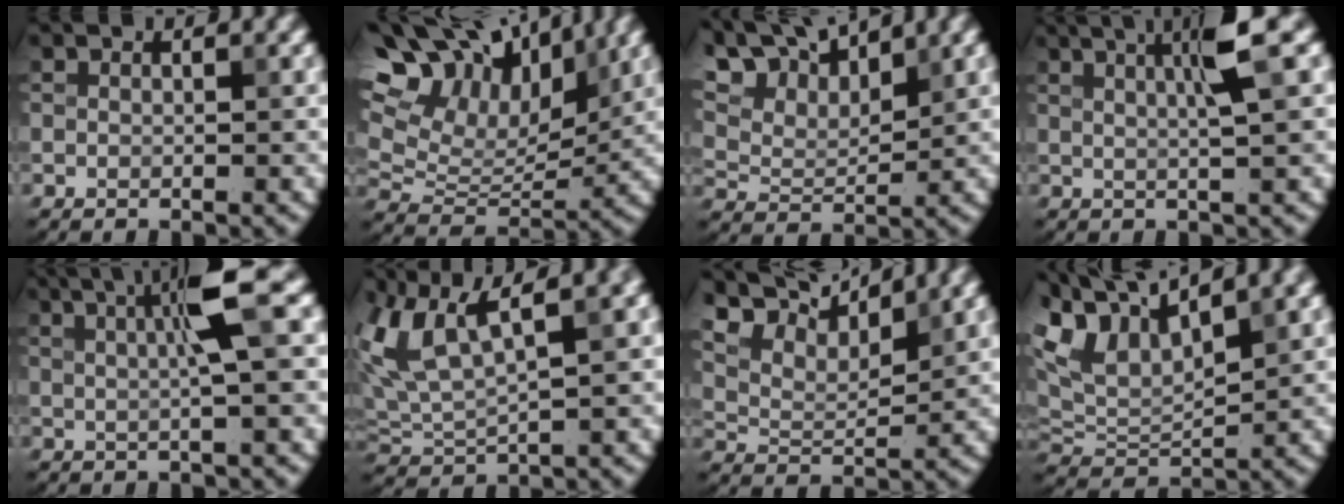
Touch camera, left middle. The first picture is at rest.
{"total": 15.0, "force": [7.9, 8.7, 9.3], "torque": [-0.187, 0.059, 0.130]}
{"total": 8.5, "force": [6.3, 3.3, 4.5], "torque": [-0.105, 0.022, 0.092]}
{"total": 4.1, "force": [1.0, 0.5, 4.0], "torque": [-0.059, 0.009, 0.015]}
{"total": 4.9, "force": [0.9, 0.6, 4.8], "torque": [-0.076, 0.013, 0.013]}
{"total": 8.3, "force": [3.5, 3.3, 6.8], "torque": [-0.154, 0.015, 0.067]}
{"total": 8.0, "force": [6.1, 2.6, 4.4], "torque": [-0.100, 0.021, 0.093]}
{"total": 7.8, "force": [4.1, 3.8, 5.4], "torque": [-0.114, 0.016, 0.080]}